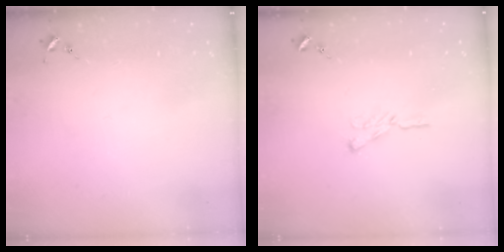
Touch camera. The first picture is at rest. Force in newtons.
{"total": 4.7, "press": 4.6, "slide": 0.6}